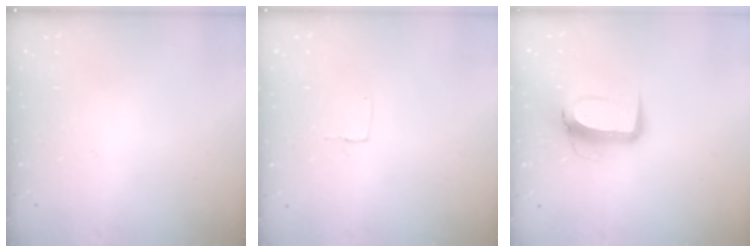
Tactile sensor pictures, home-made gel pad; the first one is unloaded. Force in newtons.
{"total": 3.2, "press": 3.2, "slide": 0.2}
{"total": 10.9, "press": 10.9, "slide": 1.2}